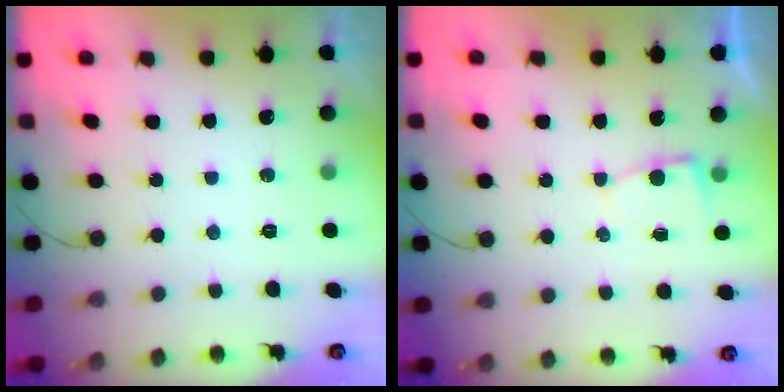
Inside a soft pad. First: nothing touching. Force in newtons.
{"total": 2.3, "press": 2.3, "slide": 0.3}